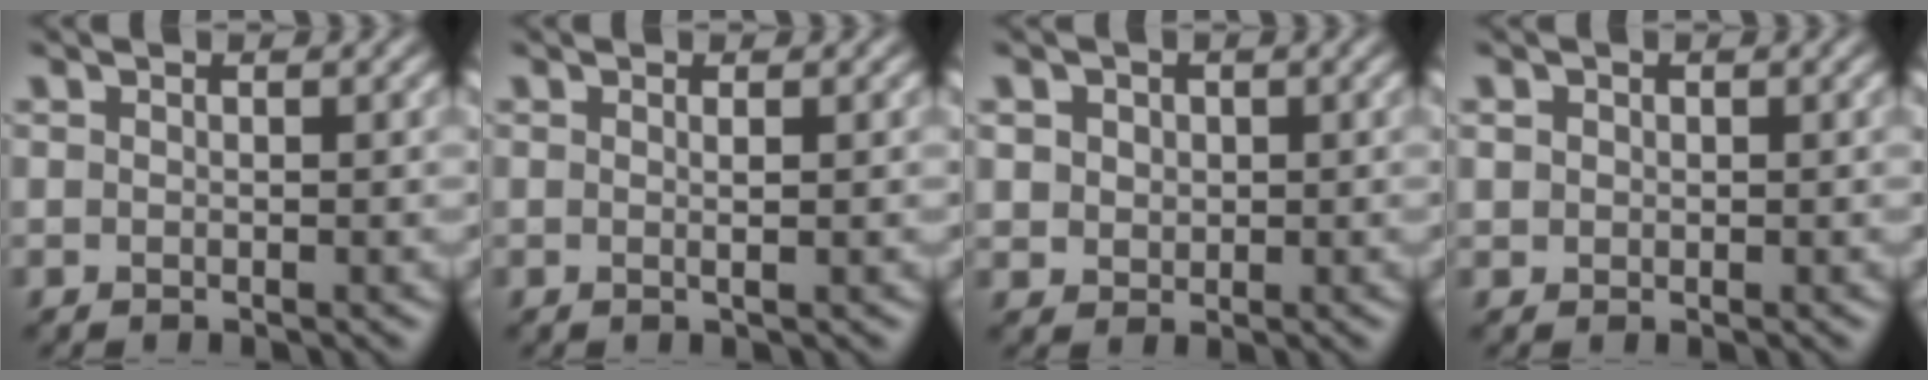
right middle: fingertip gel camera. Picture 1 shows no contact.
{"total": 0.9, "force": [0.1, 0.2, 0.9], "torque": [-0.012, 0.002, -0.002]}
{"total": 2.9, "force": [1.1, 2.4, 1.2], "torque": [-0.028, 0.009, 0.022]}
{"total": 0.8, "force": [0.2, 0.8, 0.2], "torque": [0.002, -0.003, 0.005]}